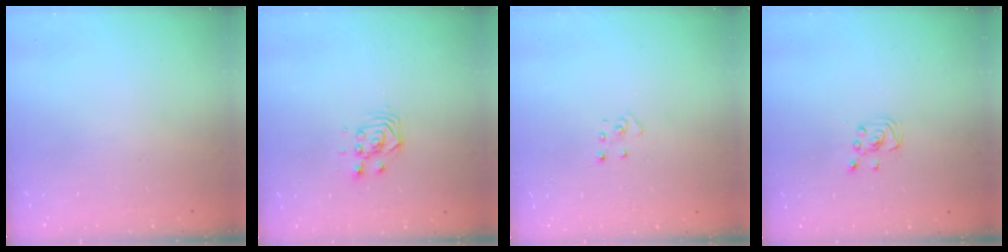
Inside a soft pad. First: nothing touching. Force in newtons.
{"total": 3.0, "press": 3.0, "slide": 0.0}
{"total": 2.9, "press": 2.9, "slide": 0.2}
{"total": 2.3, "press": 2.3, "slide": 0.2}